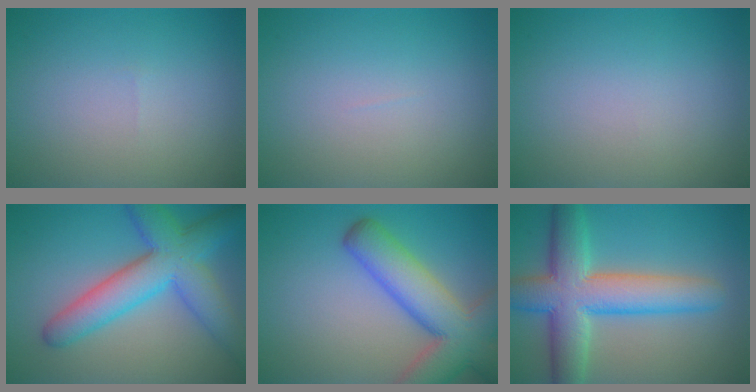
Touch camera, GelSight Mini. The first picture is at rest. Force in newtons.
{"total": 0.0}
{"total": 0.0}
{"total": 7.9, "press": 7.9, "slide": 0.3}
{"total": 9.1, "press": 9.1, "slide": 0.6}
{"total": 9.1, "press": 9.0, "slide": 0.3}